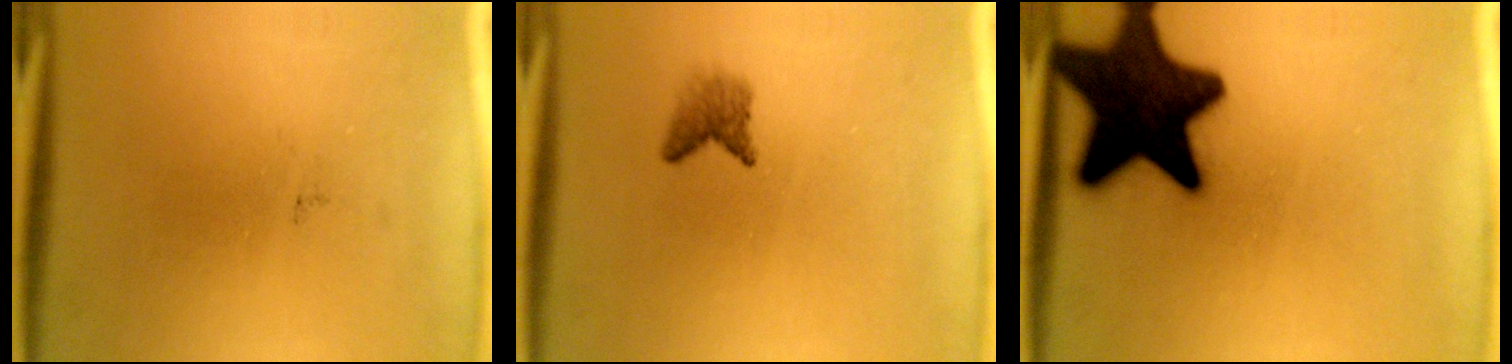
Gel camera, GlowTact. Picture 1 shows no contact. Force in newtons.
{"total": 1.9}
{"total": 17.8}